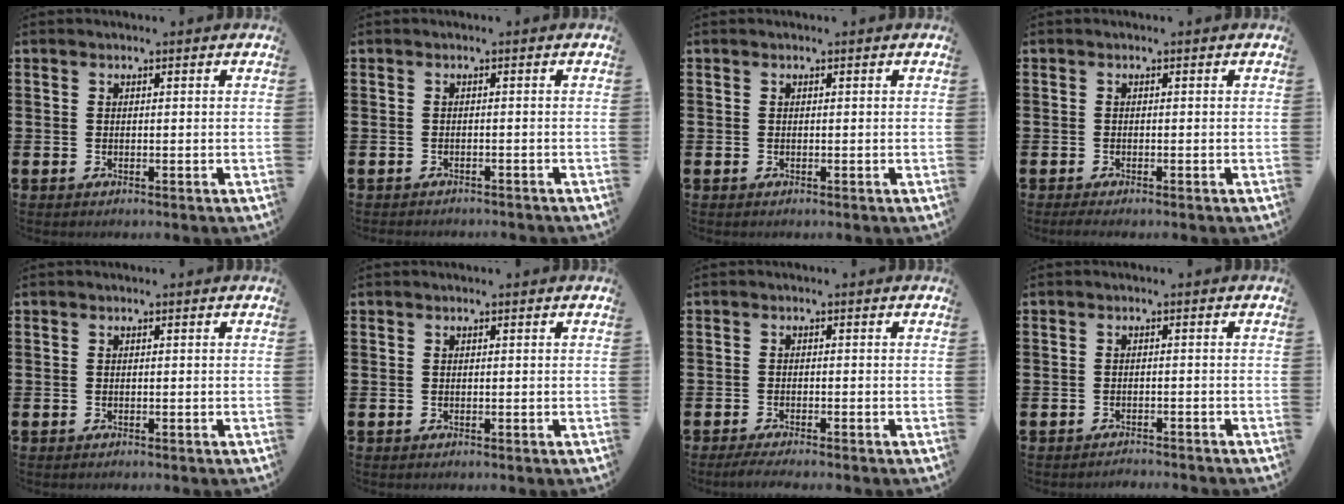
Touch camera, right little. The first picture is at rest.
{"total": 0.7, "force": [-0.7, 0.1, -0.1], "torque": [-0.001, 0.000, -0.015]}
{"total": 0.0}
{"total": 0.7, "force": [-0.4, 0.1, 0.6], "torque": [-0.009, -0.002, -0.008]}
{"total": 0.0}
{"total": 0.0}
{"total": 1.4, "force": [-1.1, 0.0, 0.9], "torque": [-0.014, 0.000, -0.020]}
{"total": 1.1, "force": [-1.1, -0.1, 0.0], "torque": [-0.002, 0.002, -0.023]}